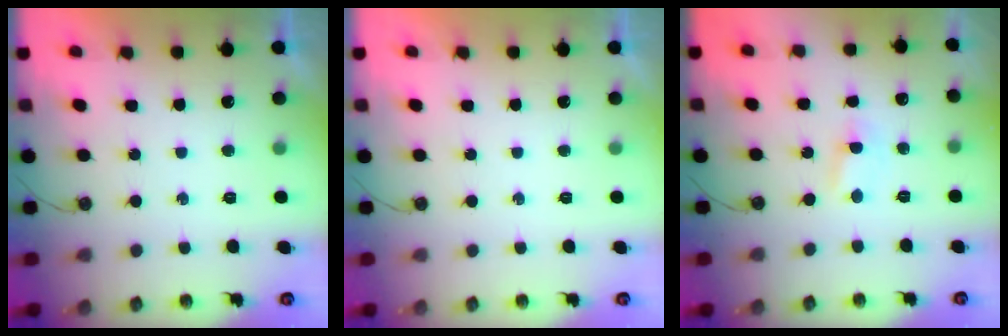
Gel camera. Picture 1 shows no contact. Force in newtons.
{"total": 0.0}
{"total": 1.7, "press": 1.7, "slide": 0.3}